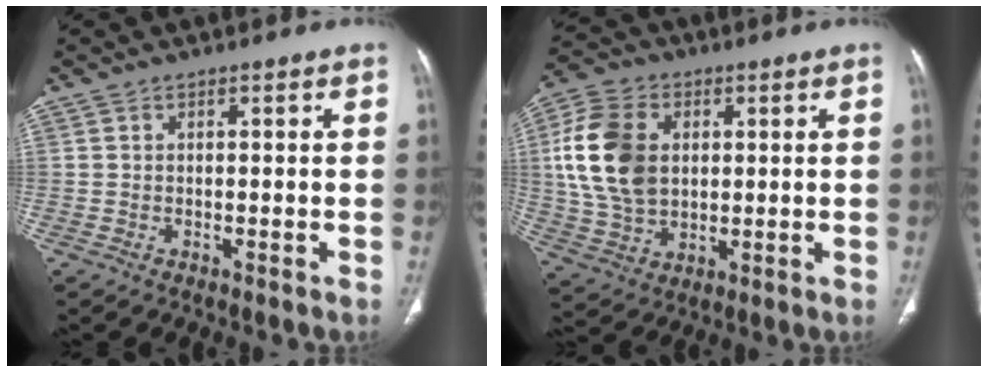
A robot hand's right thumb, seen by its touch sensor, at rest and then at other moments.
{"total": 15.4, "force": [2.6, 10.9, 10.6], "torque": [-0.196, 0.001, 0.052]}